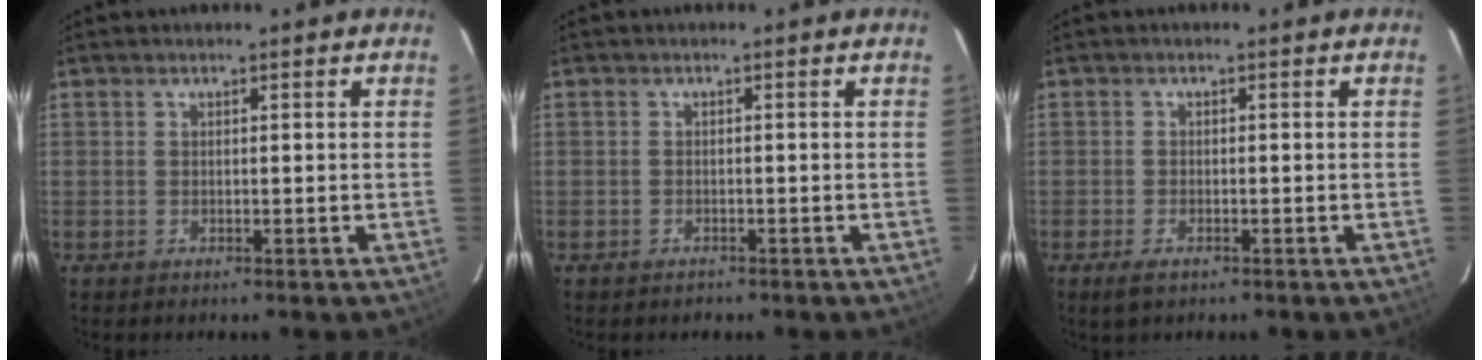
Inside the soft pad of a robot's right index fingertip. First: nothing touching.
{"total": 1.1, "force": [-0.9, 0.7, 0.1], "torque": [-0.004, 0.003, -0.014]}
{"total": 2.7, "force": [-1.7, 1.1, 1.7], "torque": [-0.039, -0.007, -0.032]}